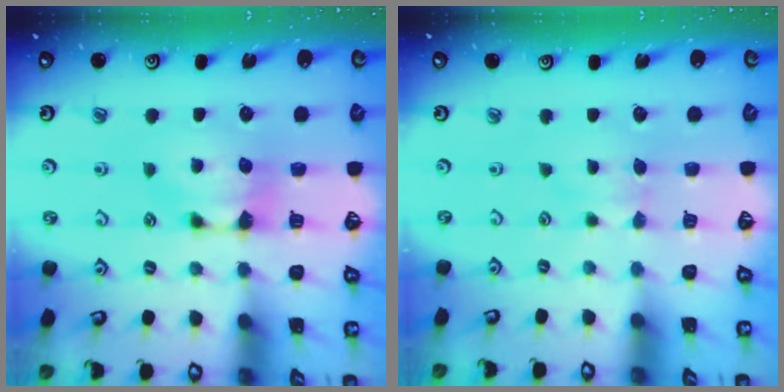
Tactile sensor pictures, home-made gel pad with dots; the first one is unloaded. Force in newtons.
{"total": 2.5, "press": 2.4, "slide": 0.5}